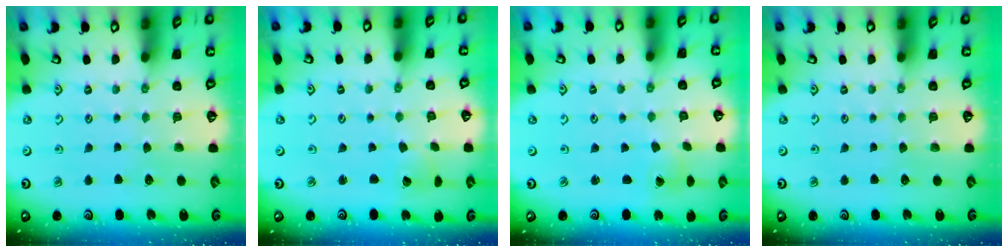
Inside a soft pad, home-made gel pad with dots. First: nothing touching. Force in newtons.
{"total": 1.9, "press": 1.9, "slide": 0.1}
{"total": 1.0, "press": 1.0, "slide": 0.0}
{"total": 0.0}